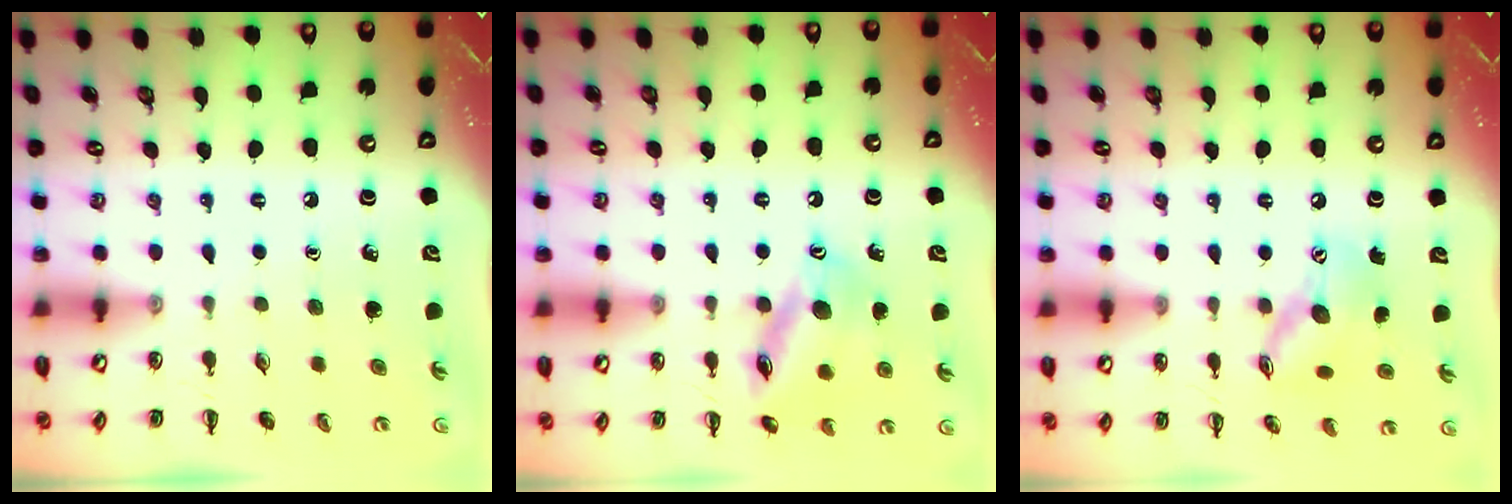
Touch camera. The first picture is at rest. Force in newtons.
{"total": 15.1, "press": 15.0, "slide": 1.9}
{"total": 11.7, "press": 11.7, "slide": 1.2}